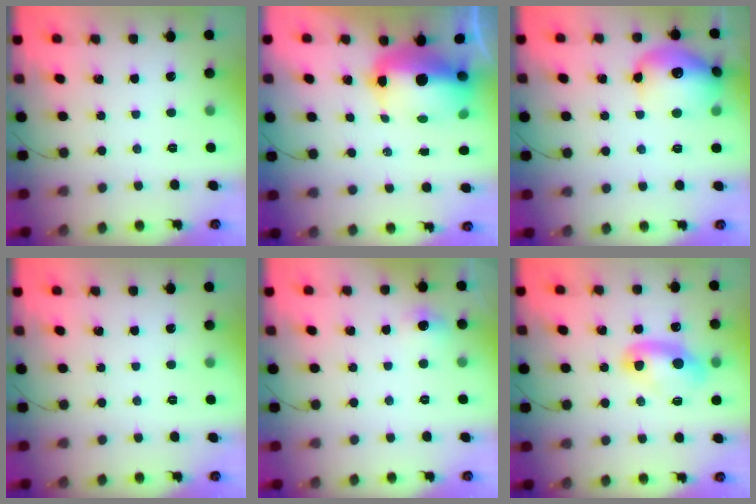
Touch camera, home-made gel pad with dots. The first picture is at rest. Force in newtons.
{"total": 14.3, "press": 13.9, "slide": 3.2}
{"total": 15.8, "press": 15.7, "slide": 1.8}
{"total": 0.0}
{"total": 4.9, "press": 4.6, "slide": 1.7}
{"total": 8.8, "press": 8.8, "slide": 0.8}